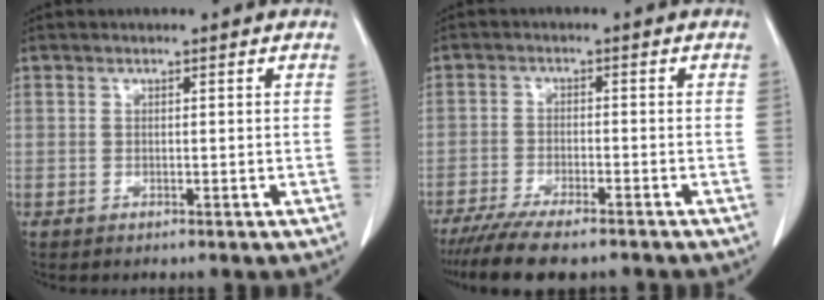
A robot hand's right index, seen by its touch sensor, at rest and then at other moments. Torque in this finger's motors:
{"motor_torque": [1.08, -1.07, 0.51, 0.15]}